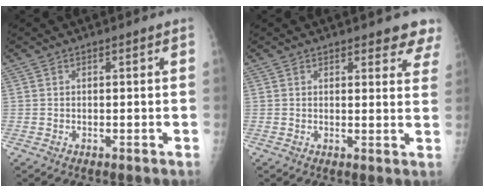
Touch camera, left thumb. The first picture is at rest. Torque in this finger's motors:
{"motor_torque": [0.56, 0.64, 0.28, -0.54, 0.01]}